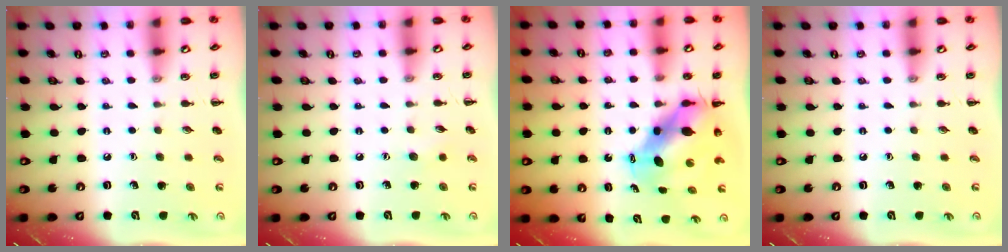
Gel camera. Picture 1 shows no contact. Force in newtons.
{"total": 3.6, "press": 3.4, "slide": 1.0}
{"total": 8.5, "press": 8.3, "slide": 1.7}
{"total": 0.0}